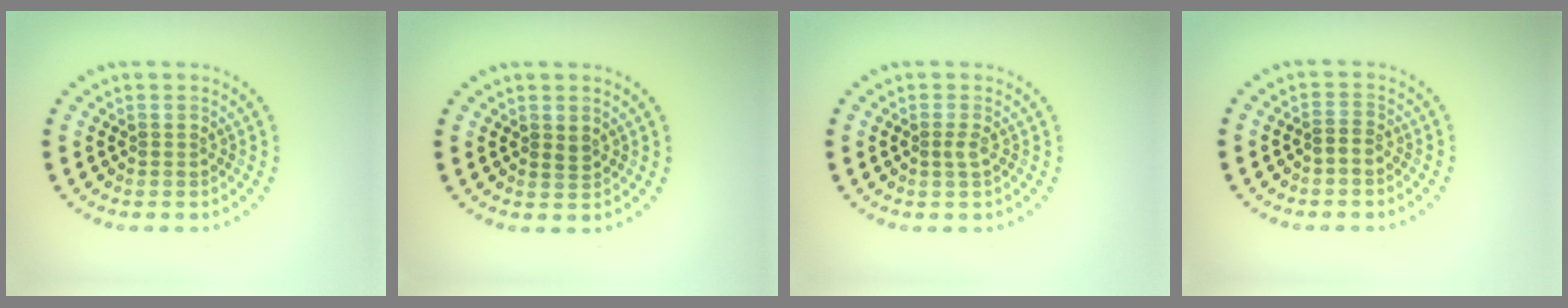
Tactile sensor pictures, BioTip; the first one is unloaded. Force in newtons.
{"total": 0.7, "press": 0.7, "slide": 0.3}
{"total": 0.9, "press": 0.7, "slide": 0.5}
{"total": 1.1, "press": 1.0, "slide": 0.5}